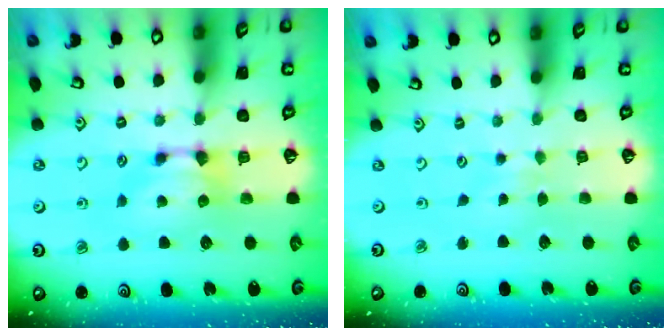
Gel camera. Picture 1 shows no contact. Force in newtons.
{"total": 4.5, "press": 4.5, "slide": 0.2}